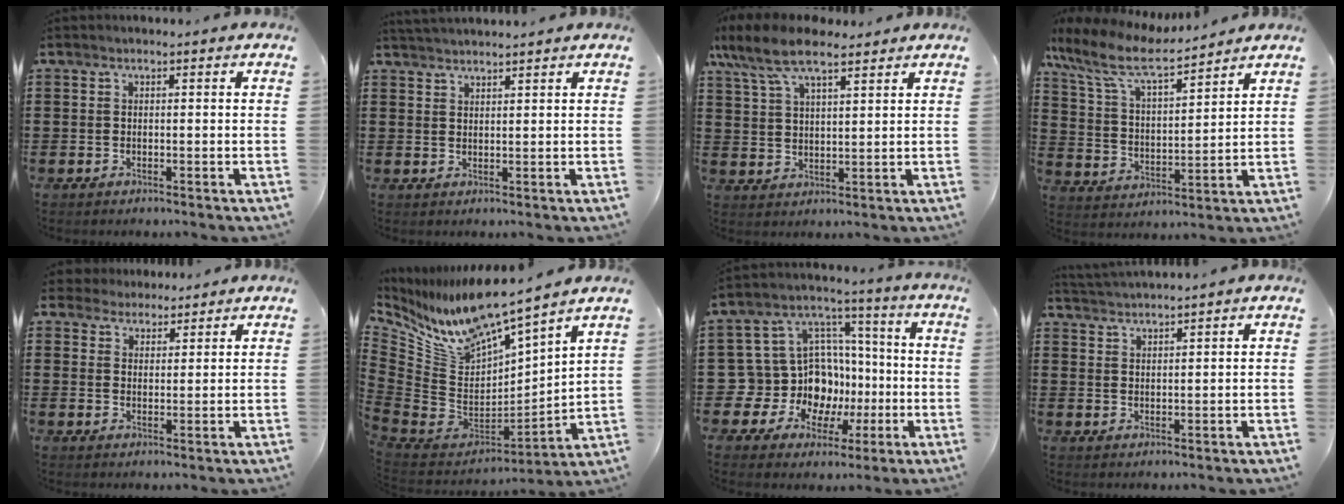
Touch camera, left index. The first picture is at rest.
{"total": 2.0, "force": [2.0, -0.2, 0.1], "torque": [-0.006, 0.001, 0.039]}
{"total": 9.2, "force": [6.9, 2.9, 5.3], "torque": [-0.121, -0.008, 0.127]}
{"total": 8.8, "force": [7.3, 2.0, 4.6], "torque": [-0.118, -0.031, 0.125]}
{"total": 3.1, "force": [2.8, 1.4, -0.3], "torque": [-0.006, 0.005, 0.052]}
{"total": 10.9, "force": [9.8, 1.8, 4.4], "torque": [-0.147, -0.090, 0.167]}
{"total": 12.2, "force": [-2.3, 11.4, 3.7], "torque": [-0.106, -0.012, -0.019]}
{"total": 2.1, "force": [2.1, -0.5, -0.2], "torque": [-0.002, -0.002, 0.041]}